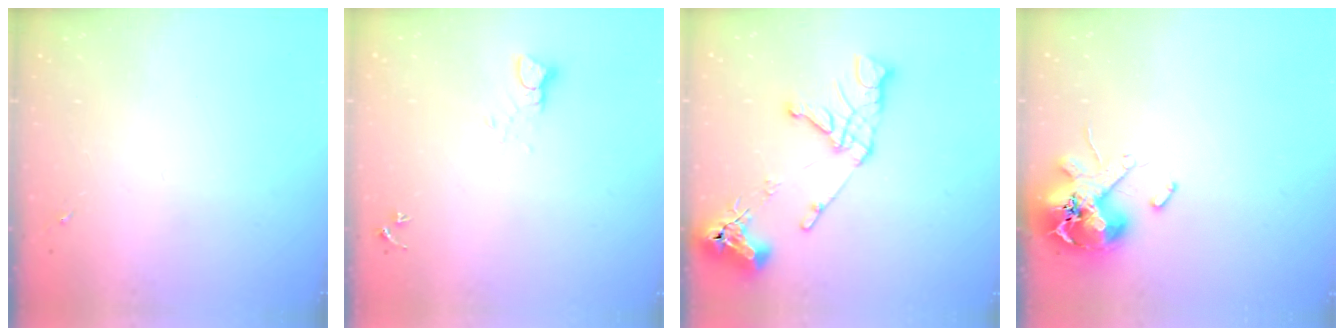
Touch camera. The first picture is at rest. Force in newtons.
{"total": 3.1, "press": 3.1, "slide": 0.1}
{"total": 14.1, "press": 14.0, "slide": 1.6}
{"total": 13.9, "press": 13.8, "slide": 2.0}